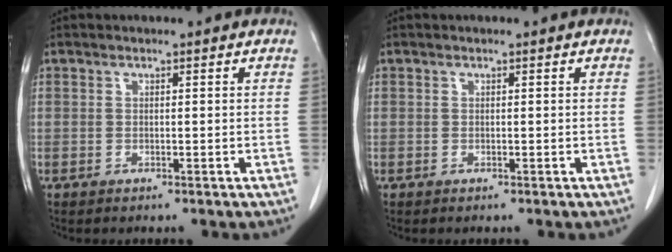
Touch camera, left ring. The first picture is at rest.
{"total": 0.0}